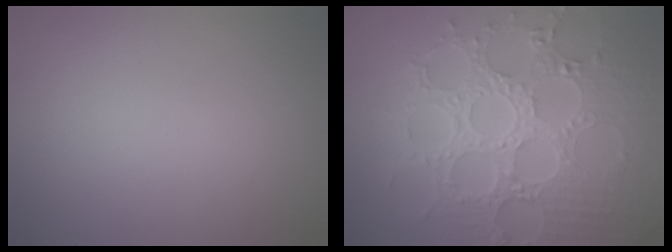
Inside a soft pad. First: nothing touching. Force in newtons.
{"total": 8.9, "press": 6.6, "slide": 6.0}